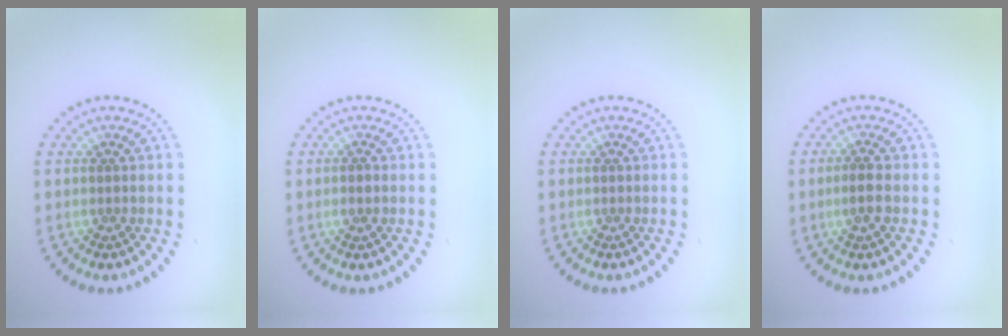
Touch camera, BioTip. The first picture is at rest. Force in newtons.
{"total": 0.5, "press": 0.4, "slide": 0.3}
{"total": 0.0}
{"total": 1.8, "press": 1.7, "slide": 0.6}